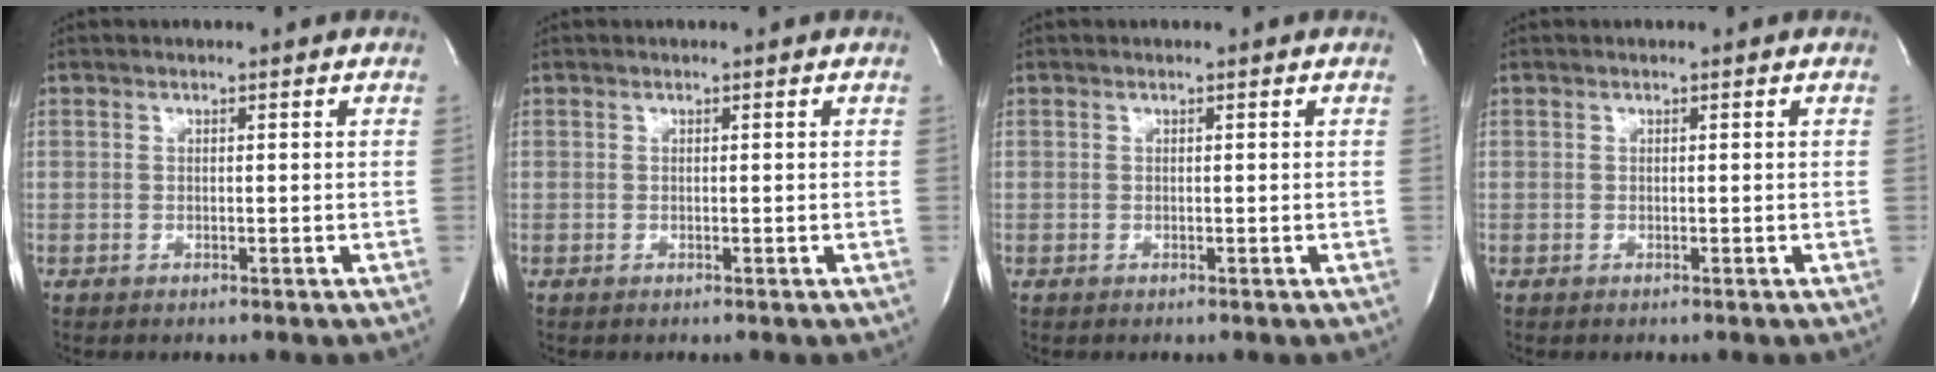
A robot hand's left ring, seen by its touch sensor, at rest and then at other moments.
{"total": 0.0}
{"total": 0.0}
{"total": 0.0}